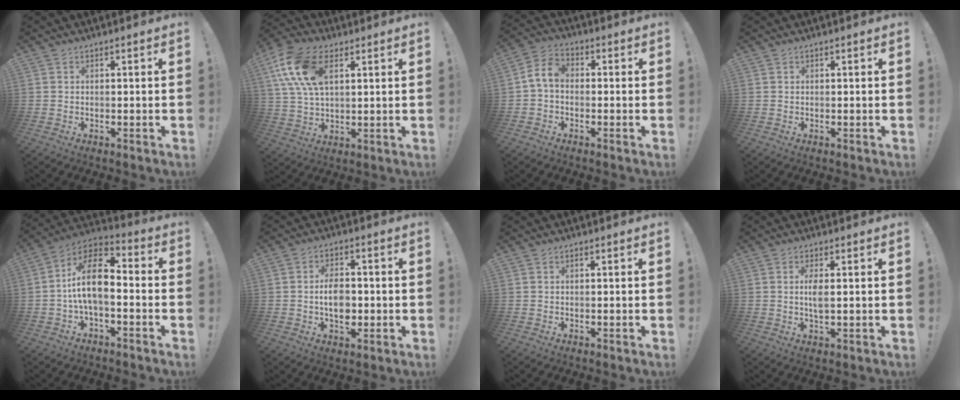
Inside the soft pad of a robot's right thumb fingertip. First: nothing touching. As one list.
[{"total": 15.8, "force": [5.8, 9.2, 11.4], "torque": [-0.230, -0.007, 0.107]}, {"total": 6.6, "force": [-0.7, 4.0, 5.2], "torque": [-0.103, 0.014, -0.010]}, {"total": 0.0}, {"total": 13.7, "force": [-0.9, 7.1, 11.7], "torque": [-0.215, 0.017, -0.014]}, {"total": 8.1, "force": [-1.0, 5.5, 6.0], "torque": [-0.084, 0.001, -0.020]}, {"total": 0.0}, {"total": 4.1, "force": [0.5, 0.9, 3.9], "torque": [-0.076, -0.004, 0.002]}]